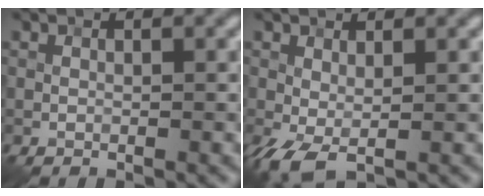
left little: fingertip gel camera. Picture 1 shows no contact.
{"total": 2.9, "force": [-0.8, 1.2, 2.5], "torque": [-0.064, -0.003, -0.017]}